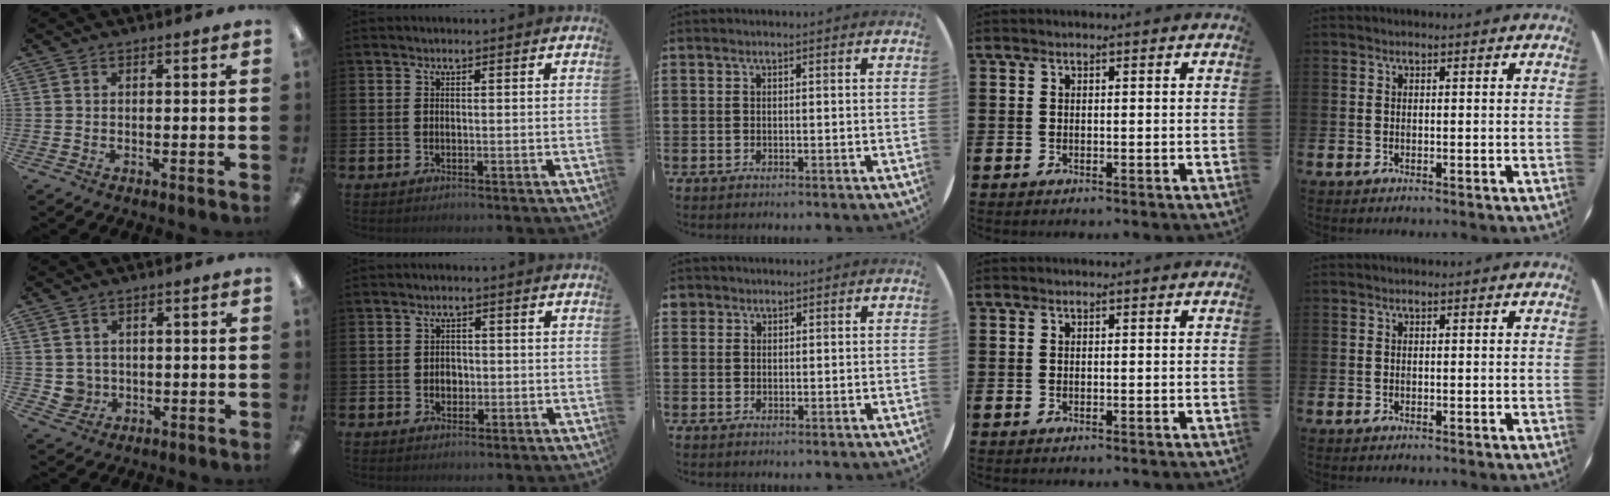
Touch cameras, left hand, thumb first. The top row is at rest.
{"thumb": {"total": 3.4, "force": [0.7, 3.2, 0.7], "torque": [-0.022, 0.004, 0.015]}, "index": {"total": 1.9, "force": [-0.2, 1.6, 0.9], "torque": [-0.002, 0.000, -0.011]}, "middle": {"total": 1.1, "force": [0.9, 0.7, -0.1], "torque": [0.001, 0.003, 0.018]}}